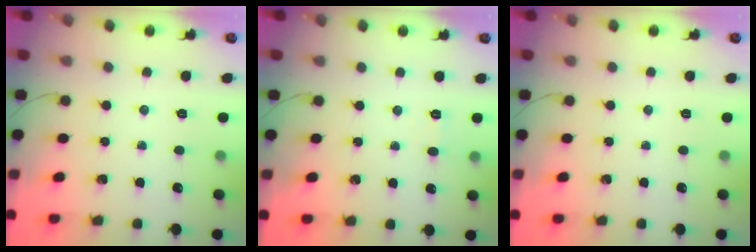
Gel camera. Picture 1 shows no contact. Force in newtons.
{"total": 4.3, "press": 4.2, "slide": 1.2}
{"total": 0.0}